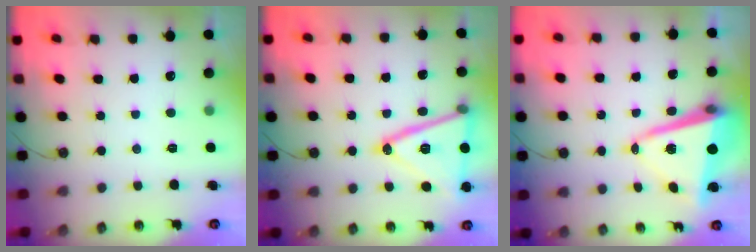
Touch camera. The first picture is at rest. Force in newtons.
{"total": 21.0, "press": 20.8, "slide": 3.4}
{"total": 12.9, "press": 12.8, "slide": 1.3}